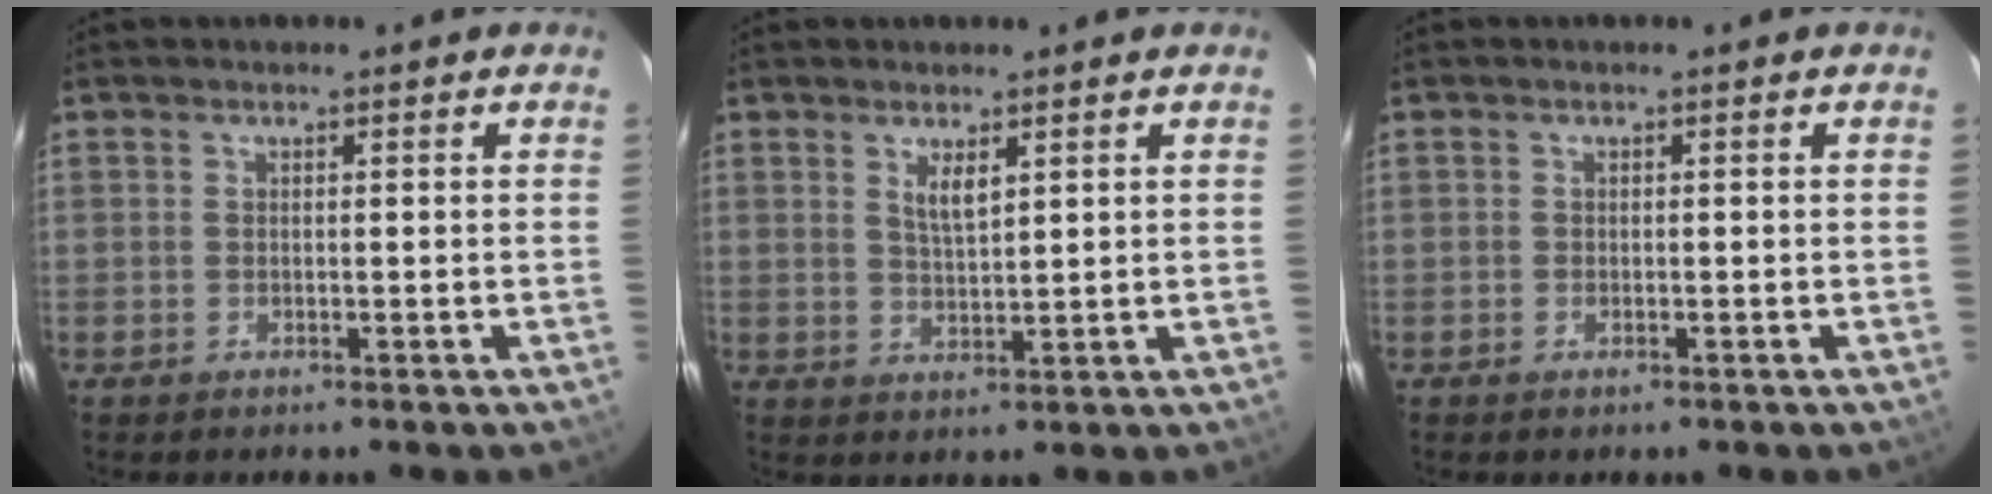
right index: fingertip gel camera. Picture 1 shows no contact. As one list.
[{"total": 3.4, "force": [1.8, 1.0, 2.8], "torque": [-0.051, -0.004, 0.034]}, {"total": 0.6, "force": [-0.4, 0.4, 0.3], "torque": [-0.004, -0.001, -0.007]}]